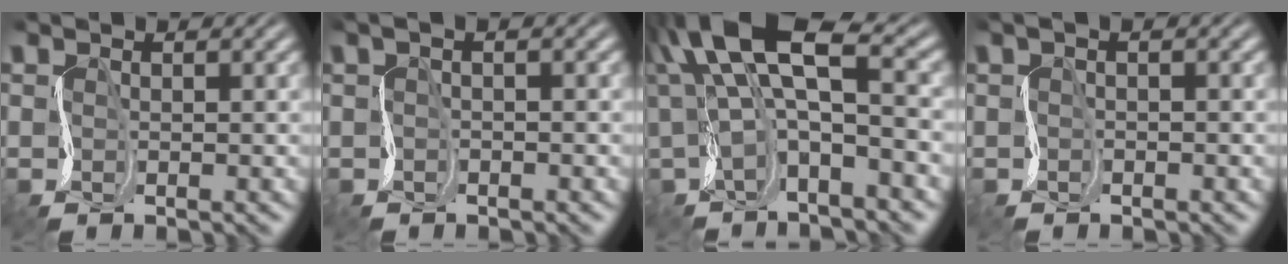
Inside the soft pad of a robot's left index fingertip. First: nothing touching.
{"total": 1.5, "force": [0.4, 0.5, 1.4], "torque": [-0.023, 0.008, -0.001]}
{"total": 9.0, "force": [2.0, 2.9, 8.3], "torque": [-0.162, 0.019, 0.029]}
{"total": 0.9, "force": [0.1, 0.3, 0.9], "torque": [-0.019, 0.003, -0.003]}